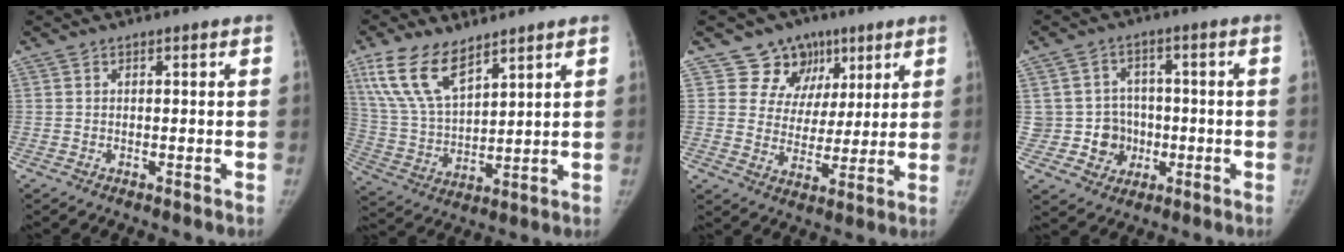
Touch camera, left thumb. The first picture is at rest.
{"total": 13.3, "force": [8.5, 5.9, 8.3], "torque": [-0.150, -0.032, 0.179]}
{"total": 10.7, "force": [5.7, 8.9, 1.7], "torque": [0.029, -0.019, 0.093]}
{"total": 7.7, "force": [-1.0, 7.5, 1.4], "torque": [0.025, 0.018, -0.012]}